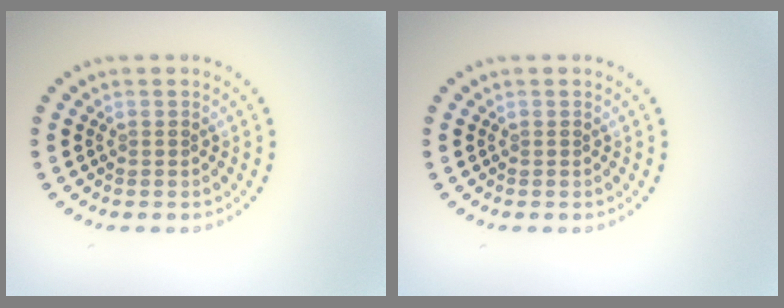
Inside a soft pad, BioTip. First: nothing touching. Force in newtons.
{"total": 0.0}